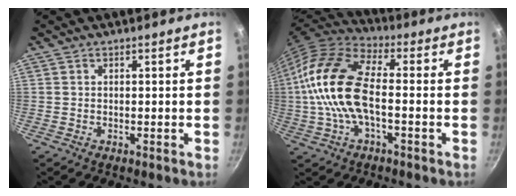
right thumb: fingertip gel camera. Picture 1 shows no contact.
{"total": 16.4, "force": [-0.9, 7.8, 14.4], "torque": [-0.280, 0.032, -0.035]}